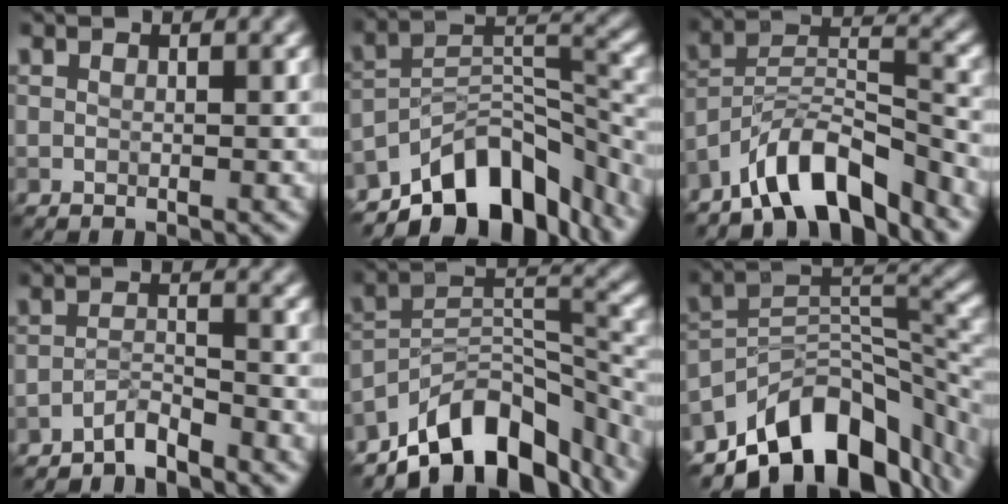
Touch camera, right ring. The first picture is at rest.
{"total": 10.9, "force": [-7.9, 5.1, 5.7], "torque": [-0.082, 0.003, -0.147]}
{"total": 8.0, "force": [-6.4, 2.4, 4.1], "torque": [-0.059, 0.008, -0.120]}
{"total": 2.4, "force": [-2.3, 0.3, 0.7], "torque": [-0.010, 0.008, -0.048]}
{"total": 11.5, "force": [-8.5, 5.1, 5.9], "torque": [-0.086, 0.006, -0.156]}
{"total": 12.2, "force": [-7.4, 6.6, 7.1], "torque": [-0.111, 0.008, -0.133]}